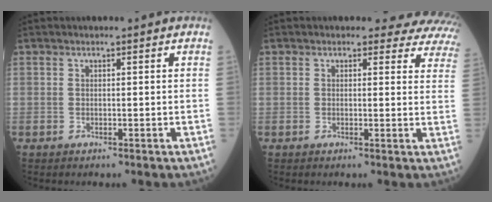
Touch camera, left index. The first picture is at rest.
{"total": 9.4, "force": [8.8, 3.3, 0.3], "torque": [0.048, -0.035, 0.048]}